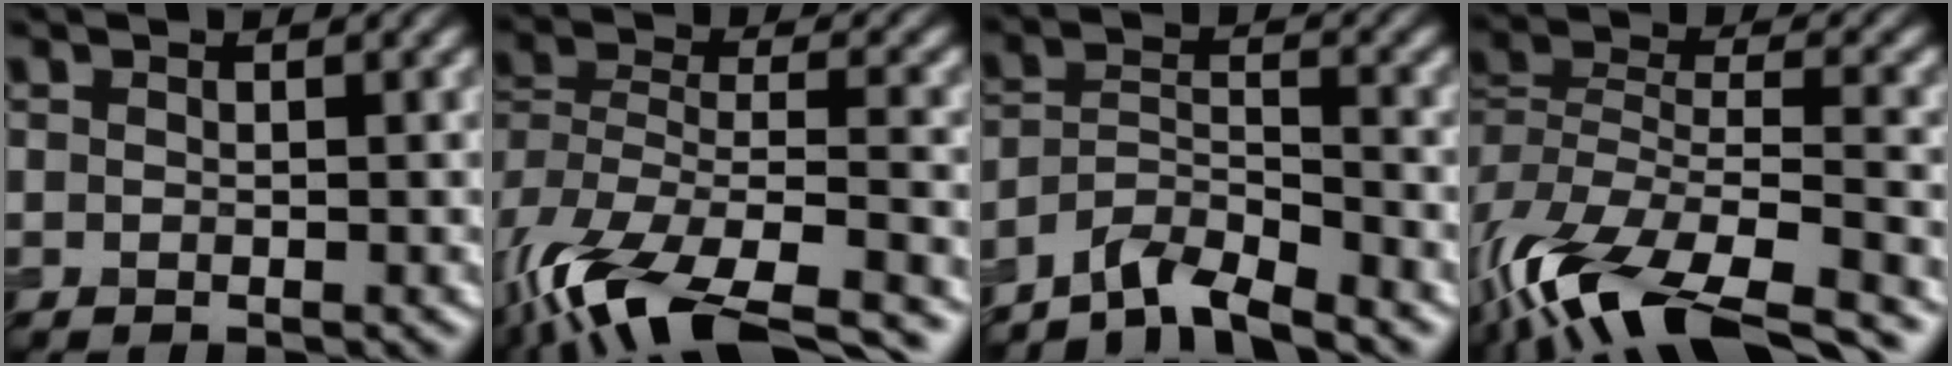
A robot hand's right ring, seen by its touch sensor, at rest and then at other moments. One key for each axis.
{"total": 17.1, "fx": -12.4, "fy": 7.3, "fz": 9.3, "tx": -0.194, "ty": -0.037, "tz": -0.165}
{"total": 5.3, "fx": -4.8, "fy": 0.8, "fz": 1.9, "tx": -0.032, "ty": -0.002, "tz": -0.090}
{"total": 15.6, "fx": -11.4, "fy": 5.6, "fz": 9.1, "tx": -0.192, "ty": -0.020, "tz": -0.175}